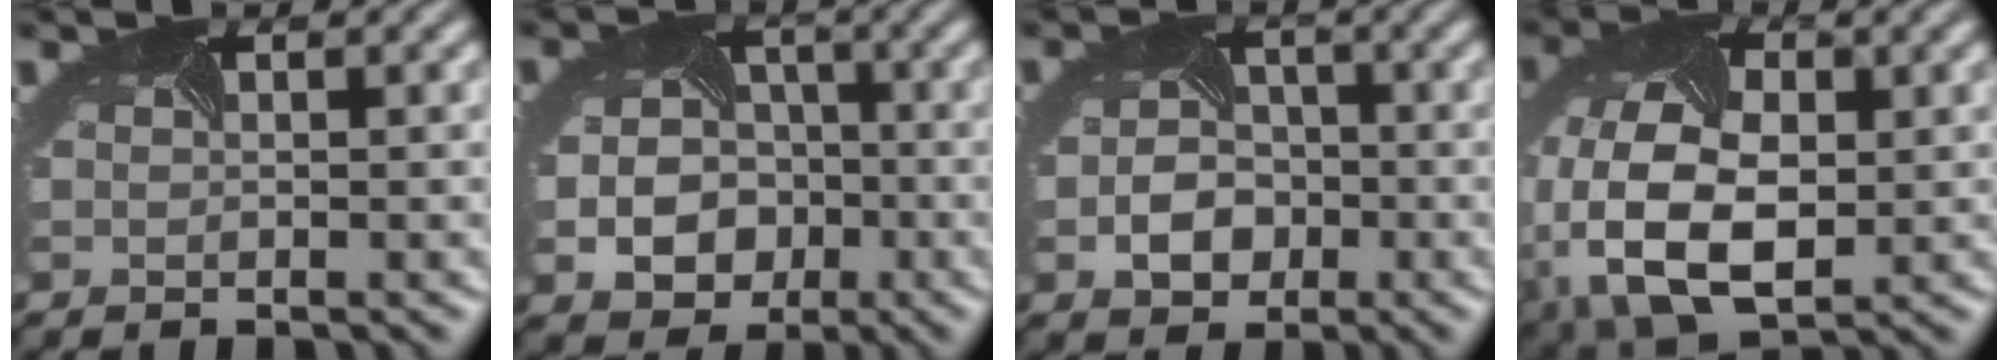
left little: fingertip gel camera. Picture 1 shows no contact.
{"total": 7.5, "force": [-2.5, 6.1, 3.6], "torque": [-0.046, -0.034, -0.032]}
{"total": 3.9, "force": [-1.6, 3.0, 1.9], "torque": [-0.043, -0.007, -0.021]}
{"total": 11.9, "force": [-2.9, 7.5, 8.8], "torque": [-0.214, -0.025, -0.042]}